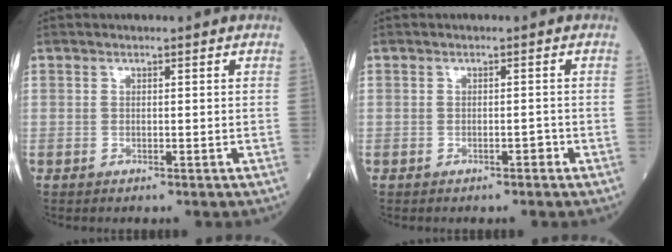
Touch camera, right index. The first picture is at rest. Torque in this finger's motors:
{"motor_torque": [-0.13, -0.36, -0.02, 0.00]}